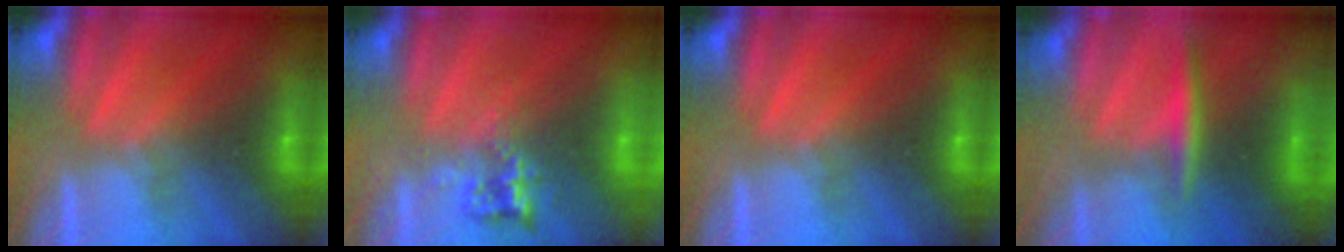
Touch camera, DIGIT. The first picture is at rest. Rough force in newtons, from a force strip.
{"total": 2.4}
{"total": 0.0}
{"total": 2.5}